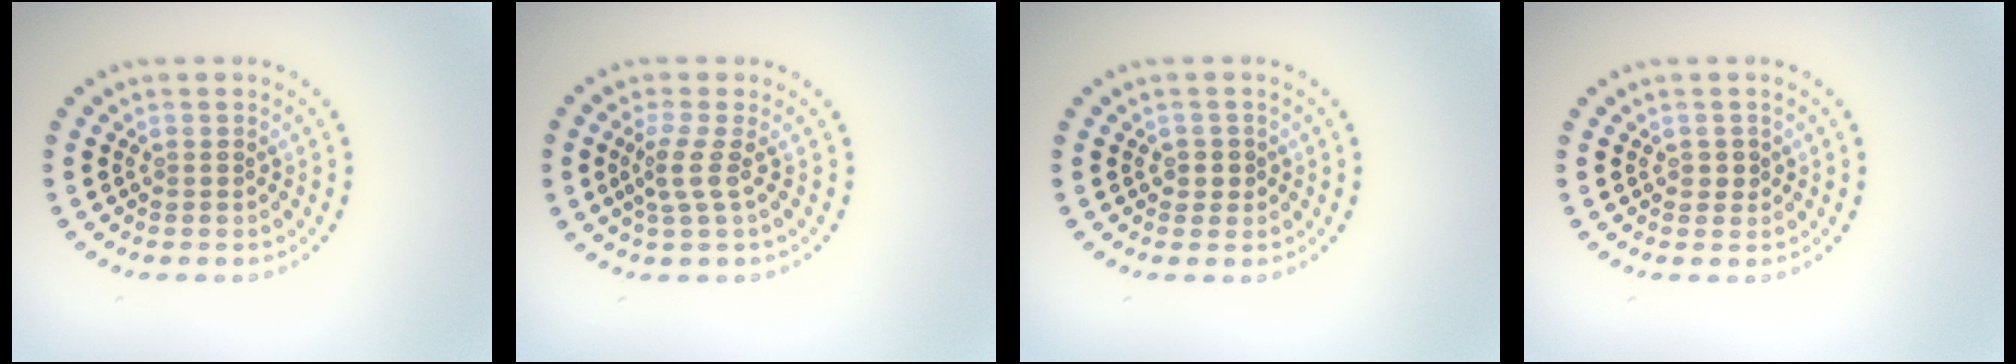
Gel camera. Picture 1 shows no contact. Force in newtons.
{"total": 2.1, "press": 1.5, "slide": 1.5}
{"total": 1.3, "press": 1.1, "slide": 0.7}
{"total": 0.8, "press": 0.8, "slide": 0.3}